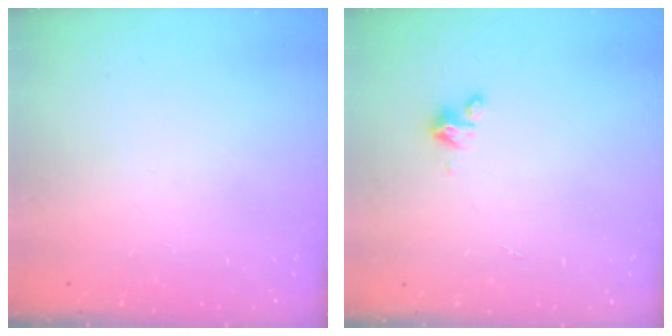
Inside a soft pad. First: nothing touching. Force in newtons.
{"total": 4.4, "press": 4.4, "slide": 0.3}